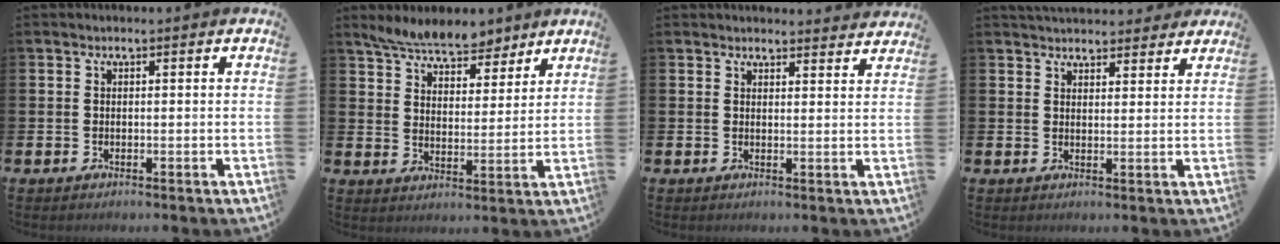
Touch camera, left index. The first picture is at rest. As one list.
[{"total": 6.7, "force": [6.2, 1.8, 1.4], "torque": [-0.043, -0.028, 0.110]}, {"total": 2.8, "force": [2.7, 0.3, -0.1], "torque": [0.007, -0.018, 0.048]}, {"total": 3.8, "force": [3.7, 1.0, 0.2], "torque": [-0.002, -0.018, 0.067]}]